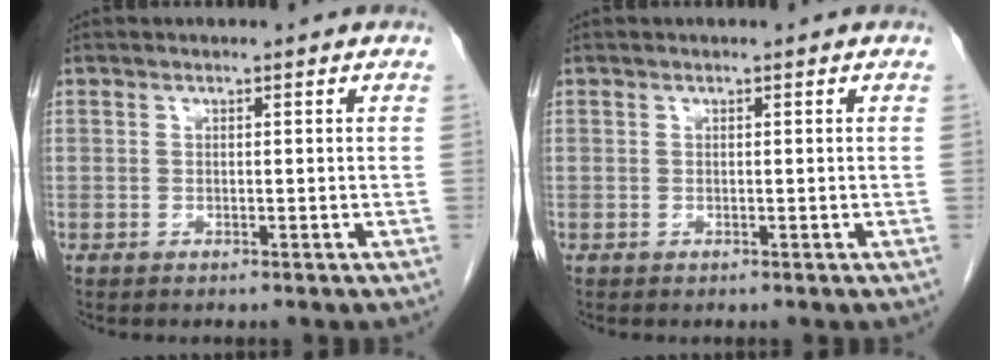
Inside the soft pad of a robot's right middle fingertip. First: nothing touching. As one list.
[{"total": 0.0}]